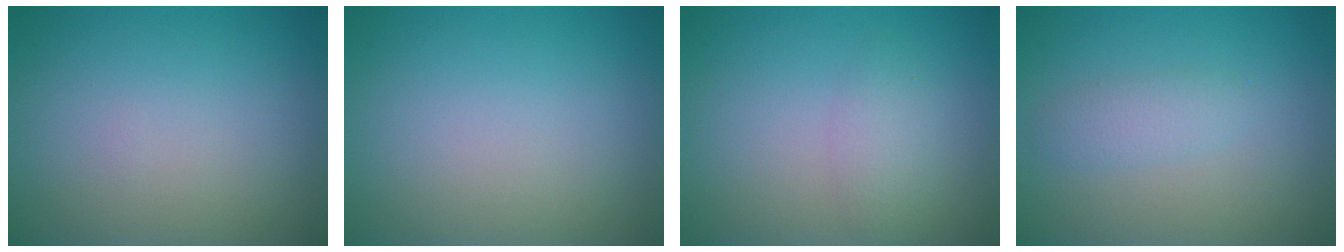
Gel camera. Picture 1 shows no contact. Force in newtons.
{"total": 0.0}
{"total": 1.9, "press": 1.9, "slide": 0.1}
{"total": 1.5, "press": 1.5, "slide": 0.1}